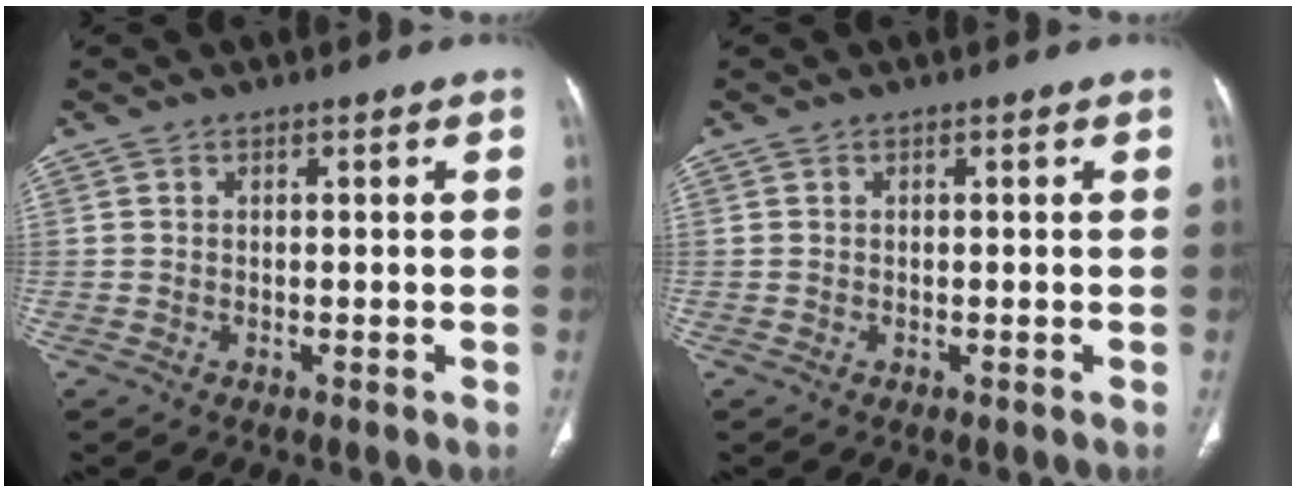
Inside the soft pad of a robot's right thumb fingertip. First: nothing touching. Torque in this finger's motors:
{"motor_torque": [-0.01, 0.00, -0.02, 0.00, 0.00]}